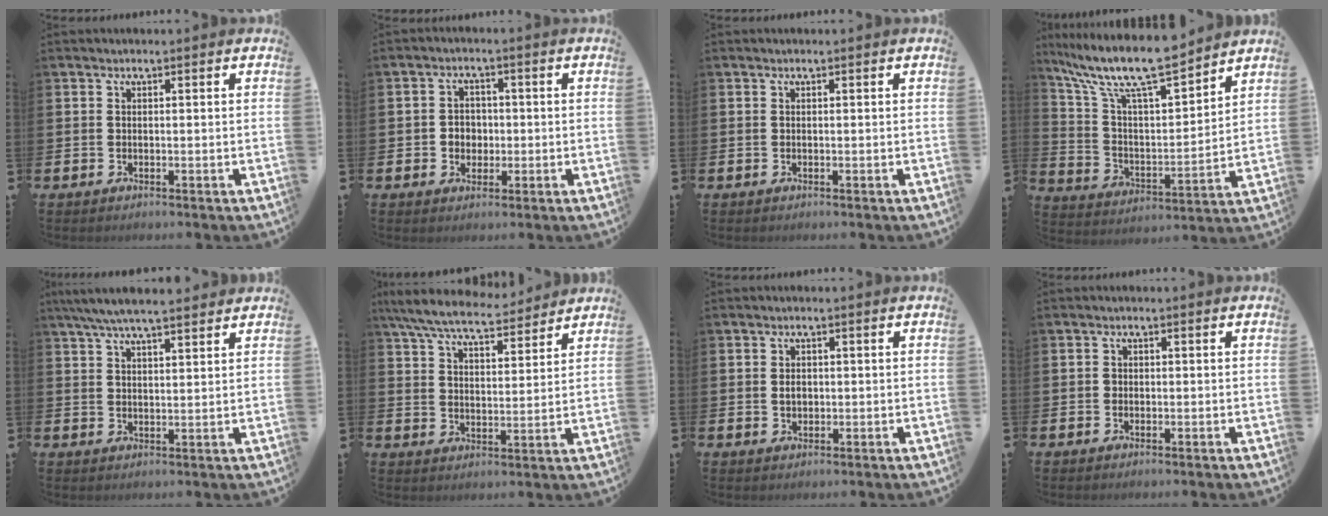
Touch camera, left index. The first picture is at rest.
{"total": 2.9, "force": [-0.2, 2.8, 0.9], "torque": [-0.005, 0.001, -0.015]}
{"total": 0.0}
{"total": 11.6, "force": [10.2, 1.8, 5.1], "torque": [-0.136, -0.062, 0.177]}
{"total": 5.9, "force": [5.4, 0.8, 2.4], "torque": [-0.057, -0.015, 0.098]}
{"total": 8.1, "force": [7.4, 1.5, 2.7], "torque": [-0.082, -0.034, 0.135]}
{"total": 1.7, "force": [0.2, 1.3, 1.0], "torque": [0.001, 0.001, -0.004]}
{"total": 0.9, "force": [-0.1, 0.8, 0.2], "torque": [0.008, 0.002, -0.008]}